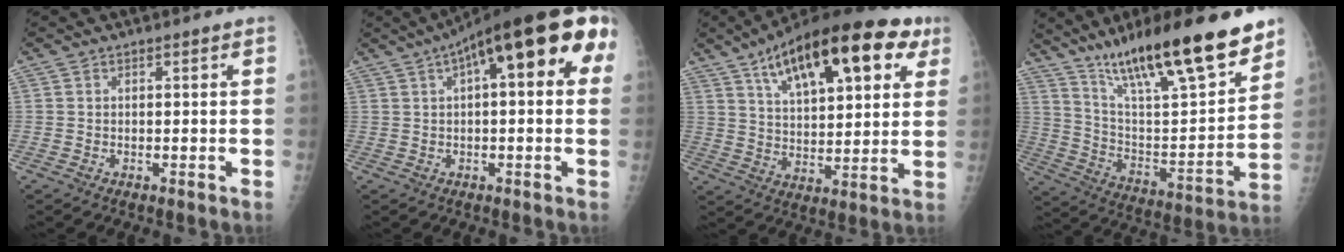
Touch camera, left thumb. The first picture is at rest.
{"total": 19.6, "force": [6.5, 6.6, 17.3], "torque": [-0.249, 0.037, 0.086]}
{"total": 24.2, "force": [11.8, 9.9, 18.7], "torque": [-0.258, -0.008, 0.181]}
{"total": 26.4, "force": [18.3, 5.3, 18.3], "torque": [-0.272, -0.066, 0.310]}